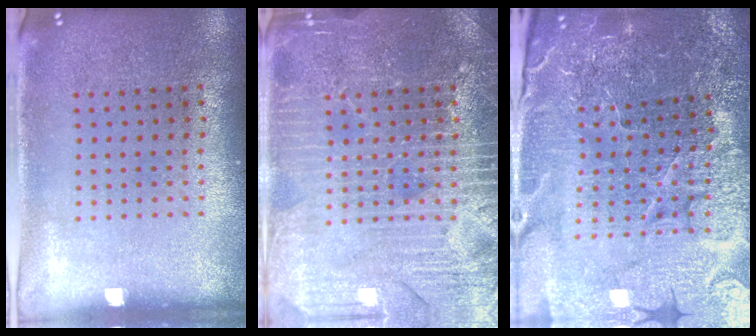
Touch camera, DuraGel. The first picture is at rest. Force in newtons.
{"total": 4.0, "press": 4.0, "slide": 0.6}
{"total": 5.2, "press": 5.0, "slide": 1.6}